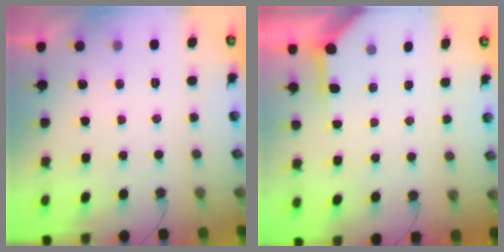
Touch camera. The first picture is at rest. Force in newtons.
{"total": 3.8, "press": 3.8, "slide": 0.4}